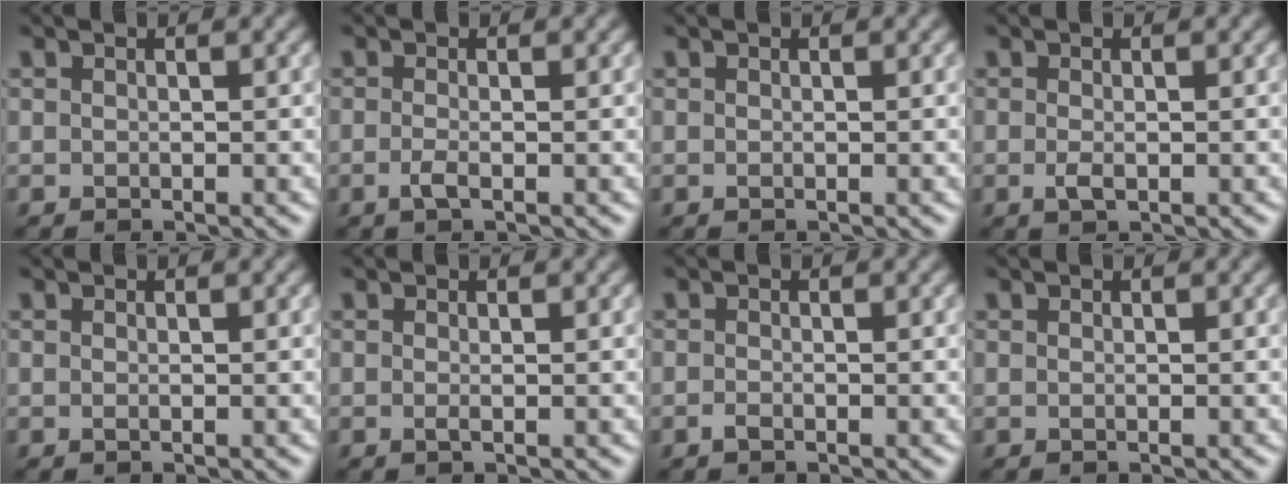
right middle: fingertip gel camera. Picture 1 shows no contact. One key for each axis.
{"total": 1.3, "fx": -0.6, "fy": 0.3, "fz": 1.2, "tx": -0.029, "ty": -0.002, "tz": -0.014}
{"total": 0.0}
{"total": 1.2, "fx": -0.3, "fy": 0.4, "fz": 1.0, "tx": -0.026, "ty": -0.001, "tz": -0.006}
{"total": 0.0}
{"total": 0.6, "fx": -0.1, "fy": 0.0, "fz": 0.5, "tx": -0.015, "ty": 0.000, "tz": -0.002}
{"total": 0.7, "fx": -0.4, "fy": 0.2, "fz": 0.5, "tx": -0.013, "ty": 0.000, "tz": -0.008}
{"total": 0.0}